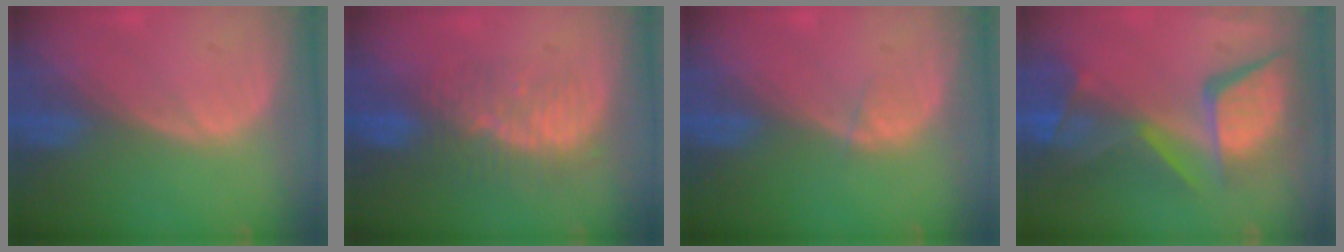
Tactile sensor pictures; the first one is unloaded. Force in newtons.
{"total": 8.1, "press": 7.1, "slide": 3.9}
{"total": 0.8, "press": 0.8, "slide": 0.1}
{"total": 13.5, "press": 11.0, "slide": 7.8}